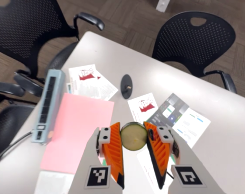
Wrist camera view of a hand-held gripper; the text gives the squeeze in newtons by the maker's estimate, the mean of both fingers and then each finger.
{"total": 12.1, "left": 12.0, "right": 12.3}